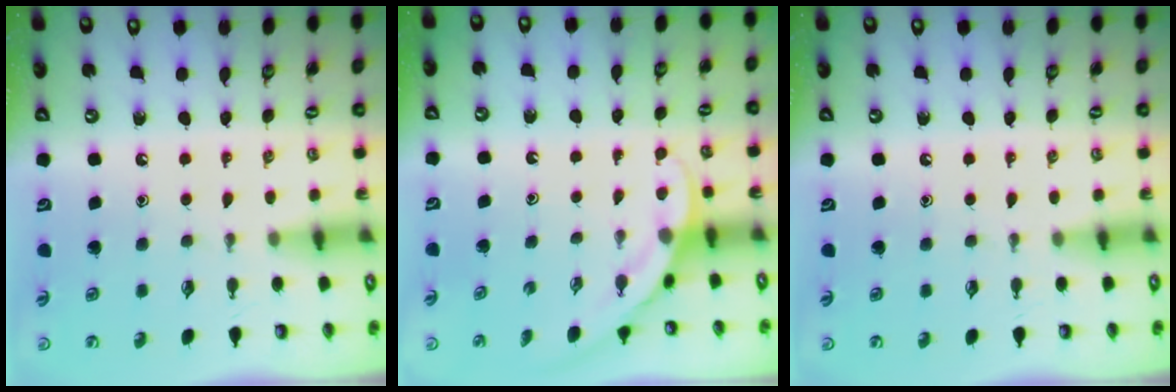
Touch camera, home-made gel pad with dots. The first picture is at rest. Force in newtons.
{"total": 4.2, "press": 4.2, "slide": 0.3}
{"total": 0.0}